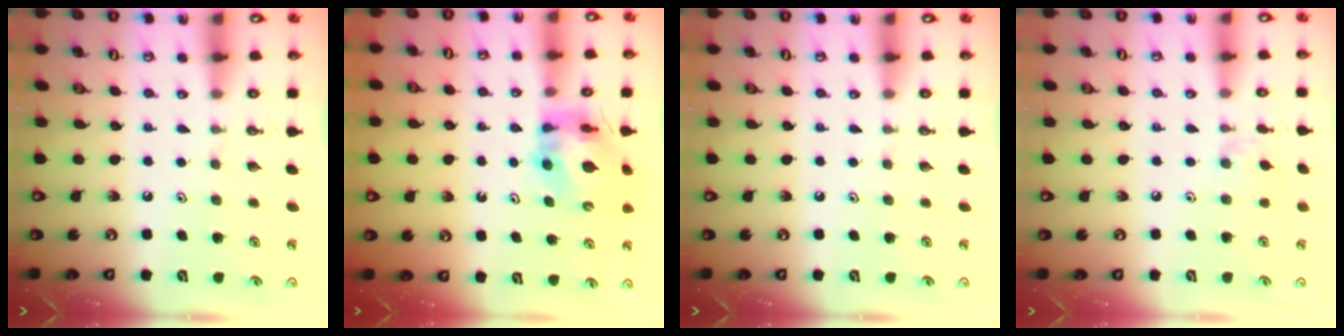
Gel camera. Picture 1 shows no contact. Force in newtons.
{"total": 10.4, "press": 10.3, "slide": 1.2}
{"total": 0.0}
{"total": 5.2, "press": 5.2, "slide": 0.8}